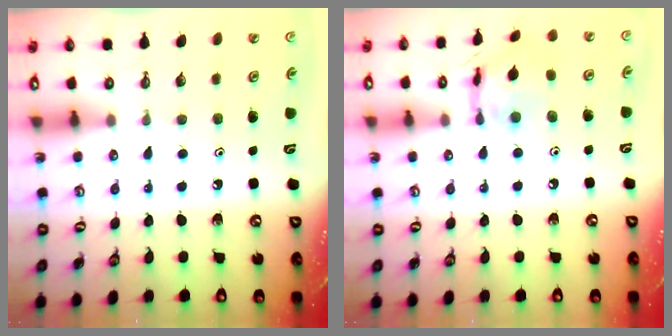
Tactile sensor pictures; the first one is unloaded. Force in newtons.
{"total": 11.0, "press": 11.0, "slide": 0.9}